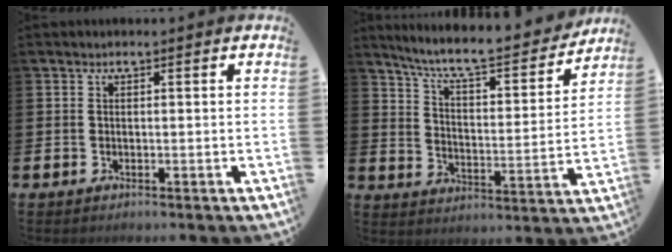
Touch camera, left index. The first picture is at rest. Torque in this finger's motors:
{"motor_torque": [0.07, -0.54, 0.54, 0.21]}